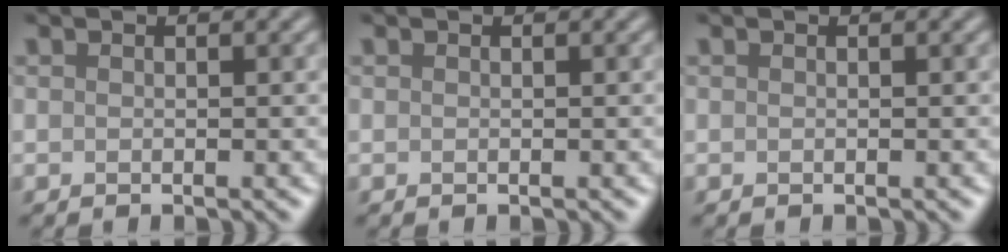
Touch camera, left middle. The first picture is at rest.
{"total": 0.0}
{"total": 0.0}